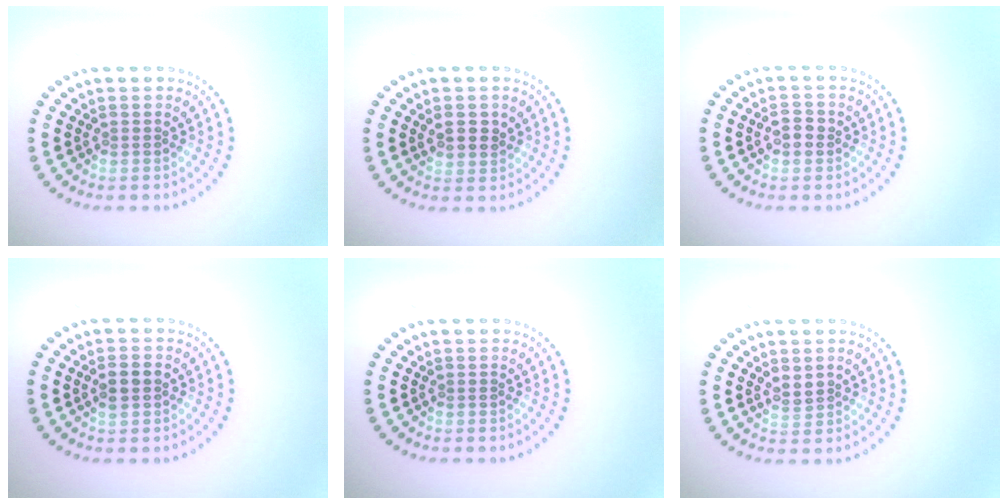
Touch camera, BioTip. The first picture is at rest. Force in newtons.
{"total": 2.1, "press": 2.0, "slide": 0.6}
{"total": 1.8, "press": 1.7, "slide": 0.3}
{"total": 1.9, "press": 1.9, "slide": 0.2}
{"total": 0.0}
{"total": 1.2, "press": 1.1, "slide": 0.5}